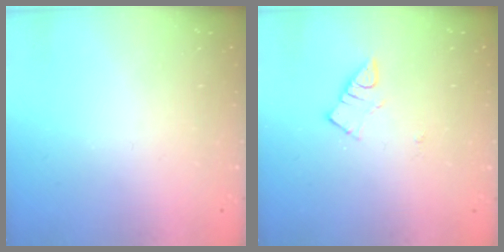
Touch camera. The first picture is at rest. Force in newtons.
{"total": 2.8, "press": 2.7, "slide": 0.3}